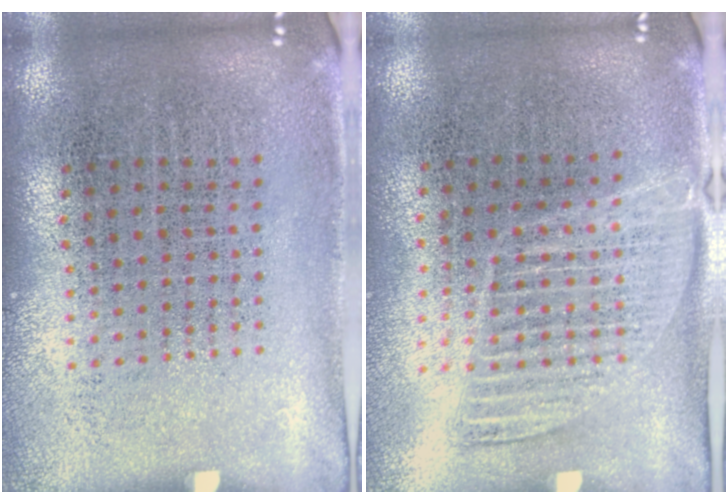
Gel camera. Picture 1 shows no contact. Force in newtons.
{"total": 1.3, "press": 1.2, "slide": 0.6}